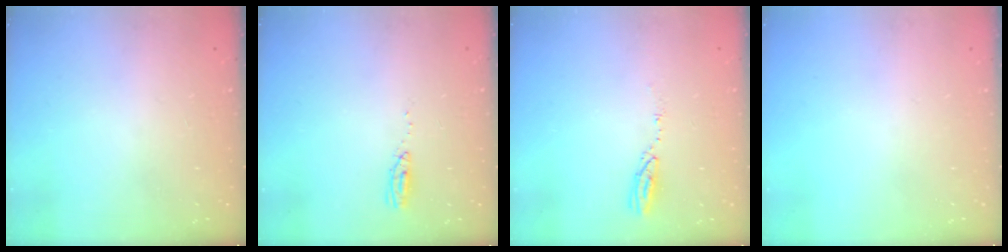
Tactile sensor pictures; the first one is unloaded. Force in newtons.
{"total": 3.7, "press": 3.4, "slide": 1.5}
{"total": 3.8, "press": 3.7, "slide": 0.2}
{"total": 0.0}